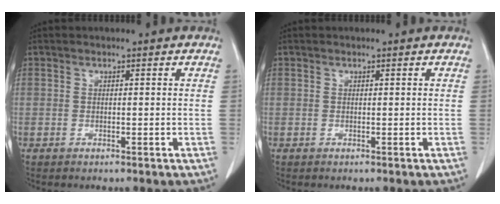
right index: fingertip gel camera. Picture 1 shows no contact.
{"total": 0.0}